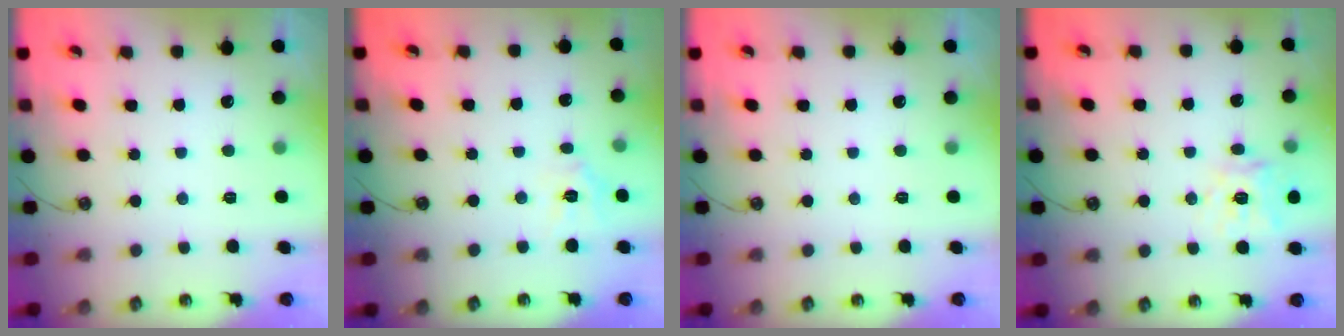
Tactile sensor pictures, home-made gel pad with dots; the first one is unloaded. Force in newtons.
{"total": 6.2, "press": 6.1, "slide": 0.5}
{"total": 0.0}
{"total": 13.1, "press": 13.0, "slide": 1.7}